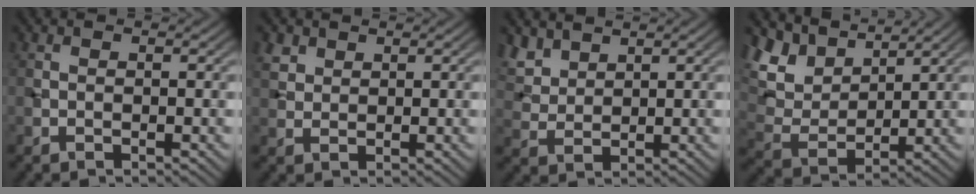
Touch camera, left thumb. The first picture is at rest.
{"total": 2.2, "force": [1.4, 1.4, 0.7], "torque": [-0.021, 0.004, 0.033]}
{"total": 4.3, "force": [3.3, 2.1, 1.9], "torque": [-0.058, 0.004, 0.075]}
{"total": 9.7, "force": [7.4, 4.2, 4.5], "torque": [-0.131, 0.014, 0.132]}